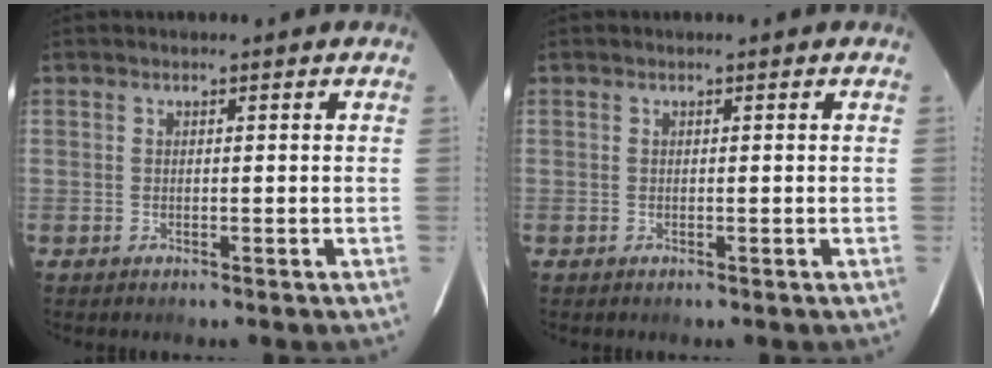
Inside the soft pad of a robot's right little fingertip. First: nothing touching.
{"total": 0.0}